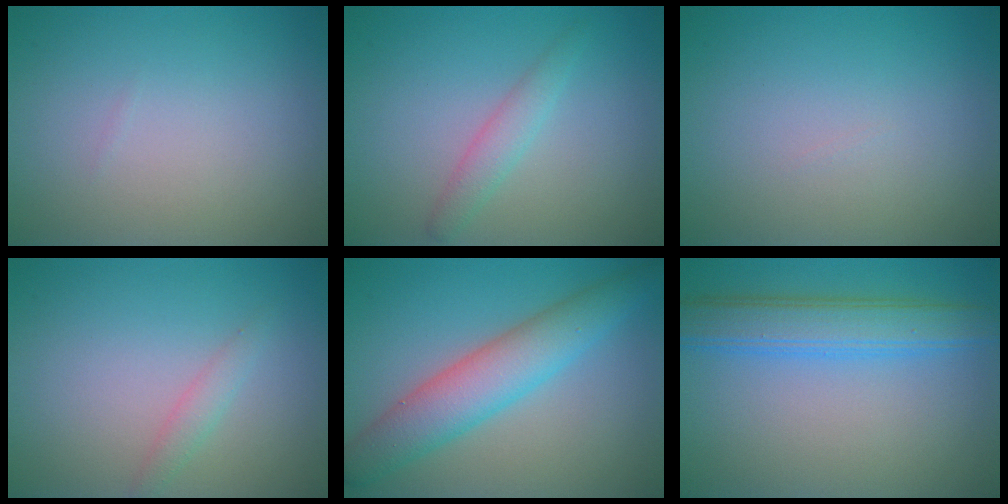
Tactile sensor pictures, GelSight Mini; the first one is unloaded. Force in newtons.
{"total": 1.9, "press": 1.9, "slide": 0.2}
{"total": 0.0}
{"total": 1.3, "press": 1.3, "slide": 0.0}
{"total": 5.8, "press": 5.8, "slide": 0.3}
{"total": 4.8, "press": 4.8, "slide": 0.3}